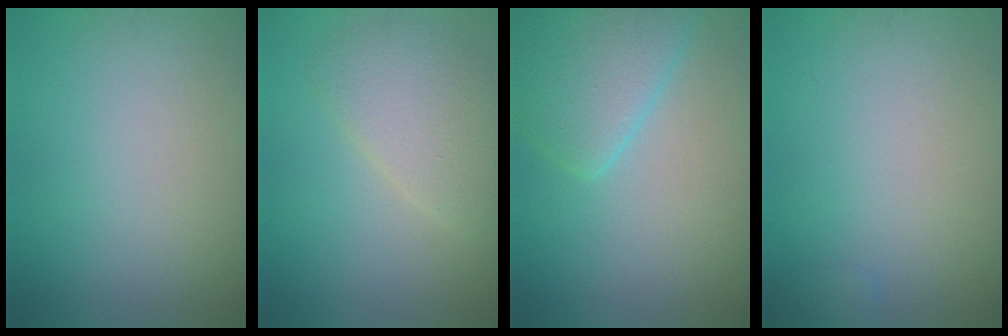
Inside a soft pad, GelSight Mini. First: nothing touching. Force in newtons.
{"total": 3.6, "press": 3.6, "slide": 0.3}
{"total": 4.7, "press": 4.7, "slide": 0.2}
{"total": 0.7, "press": 0.7, "slide": 0.0}